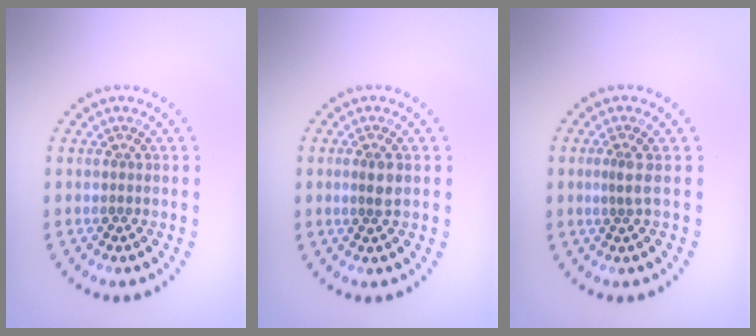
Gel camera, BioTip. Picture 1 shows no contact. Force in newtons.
{"total": 1.6, "press": 1.5, "slide": 0.7}
{"total": 1.2, "press": 0.7, "slide": 1.0}